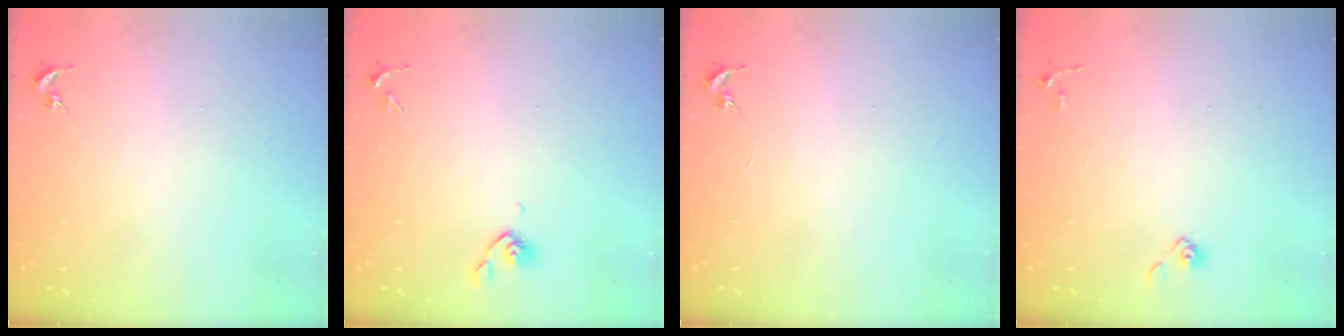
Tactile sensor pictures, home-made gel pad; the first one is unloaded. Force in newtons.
{"total": 5.1, "press": 4.9, "slide": 1.2}
{"total": 0.0}
{"total": 3.3, "press": 3.3, "slide": 0.4}